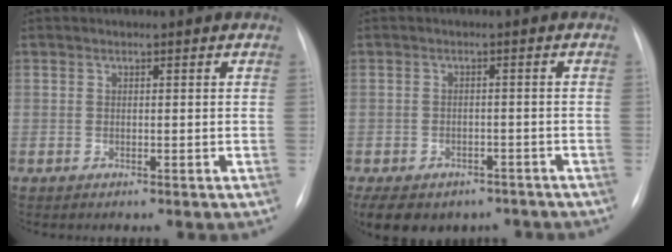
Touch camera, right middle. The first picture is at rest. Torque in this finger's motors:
{"motor_torque": [0.19, -0.19, 0.08, 0.03]}